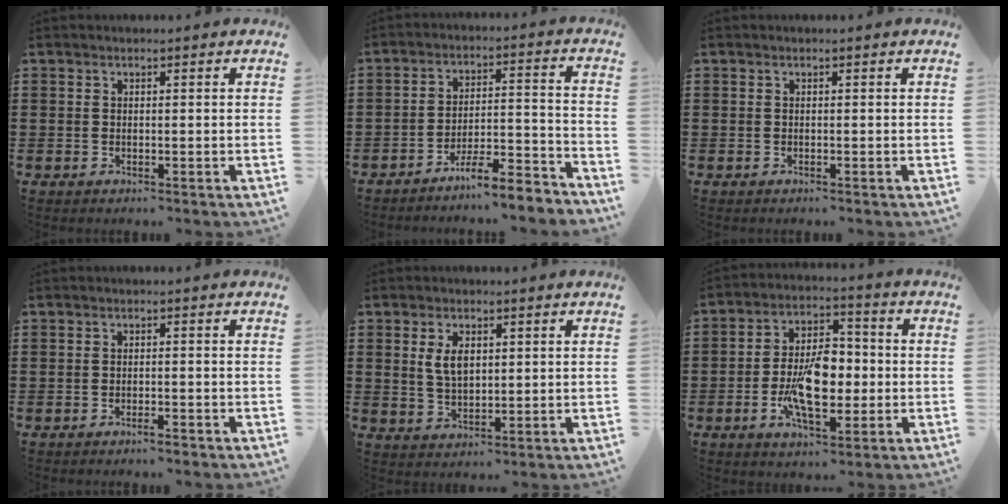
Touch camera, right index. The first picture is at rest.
{"total": 7.0, "force": [-6.5, 0.4, 2.6], "torque": [-0.037, 0.012, -0.122]}
{"total": 0.0}
{"total": 1.3, "force": [-1.1, 0.1, 0.7], "torque": [-0.014, -0.002, -0.020]}
{"total": 4.3, "force": [1.2, 2.3, 3.4], "torque": [-0.065, 0.006, 0.018]}
{"total": 10.3, "force": [-2.0, 5.2, 8.7], "torque": [-0.172, -0.001, -0.038]}